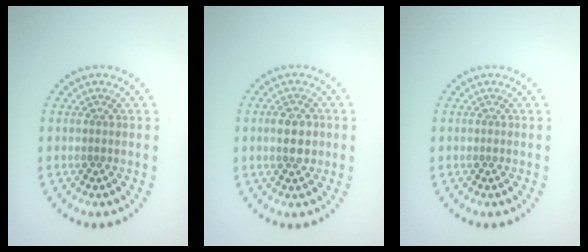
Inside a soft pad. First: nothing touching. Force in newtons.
{"total": 2.9, "press": 2.9, "slide": 0.1}
{"total": 0.0}